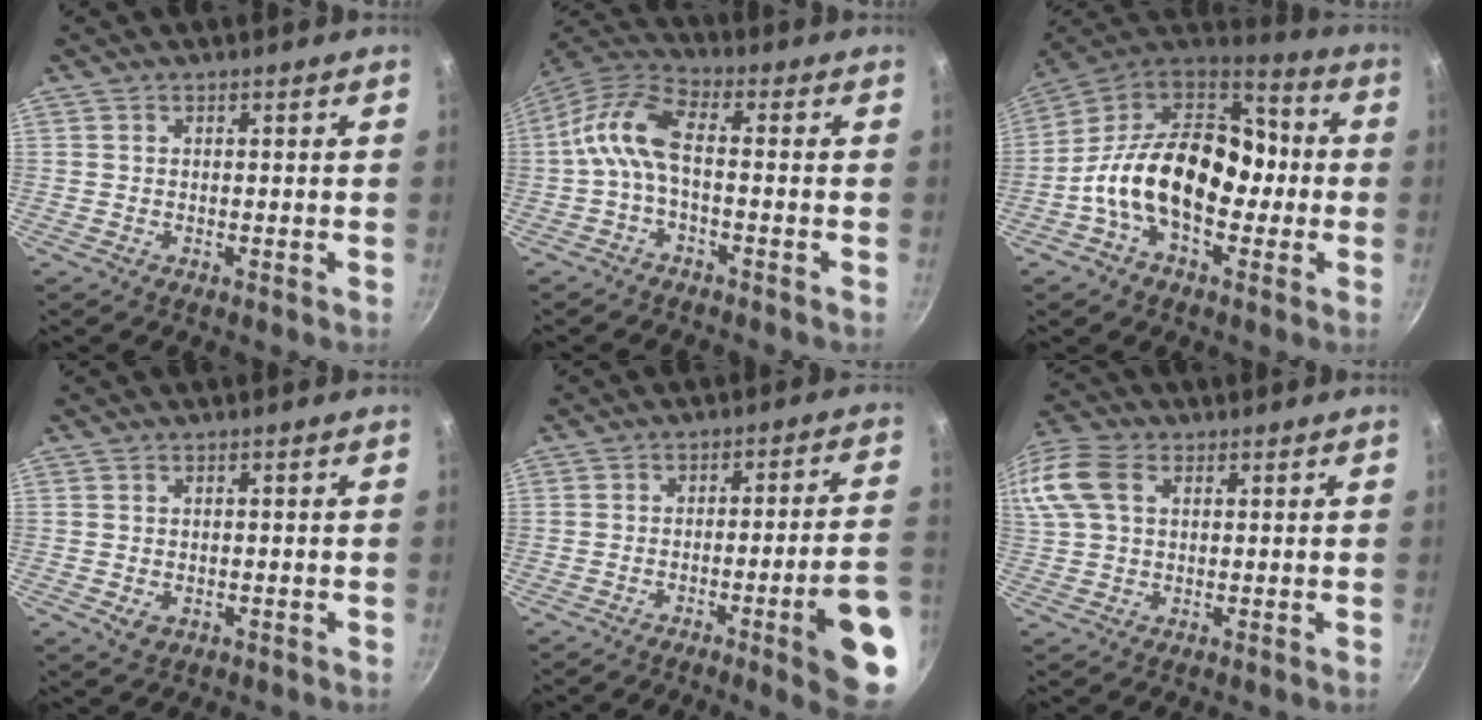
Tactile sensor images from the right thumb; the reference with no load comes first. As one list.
[{"total": 8.8, "force": [-1.6, 3.9, 7.8], "torque": [-0.175, 0.035, -0.047]}, {"total": 21.1, "force": [-2.6, 13.8, 15.8], "torque": [-0.224, 0.055, -0.063]}, {"total": 2.2, "force": [-0.5, 1.7, 1.4], "torque": [-0.022, -0.004, -0.003]}, {"total": 14.0, "force": [-5.8, 1.4, 12.7], "torque": [-0.150, 0.037, -0.073]}, {"total": 16.1, "force": [4.8, 11.4, 10.3], "torque": [-0.256, 0.041, 0.086]}]